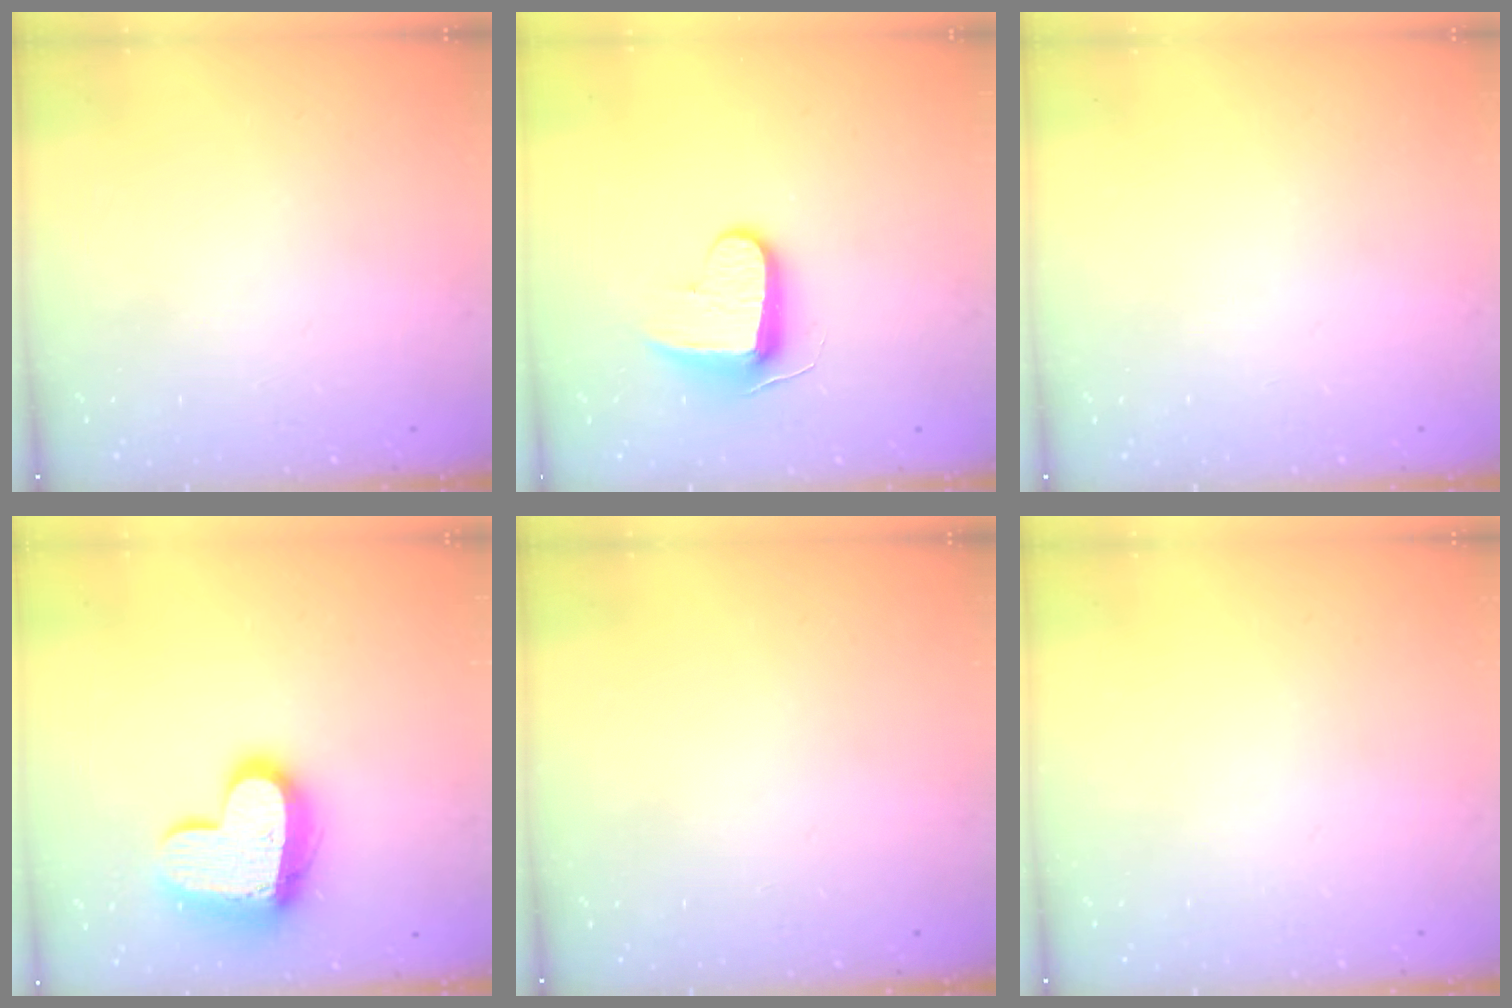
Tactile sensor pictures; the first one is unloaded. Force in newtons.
{"total": 8.7, "press": 8.7, "slide": 0.9}
{"total": 0.0}
{"total": 16.9, "press": 16.8, "slide": 1.4}
{"total": 0.0}
{"total": 0.0}